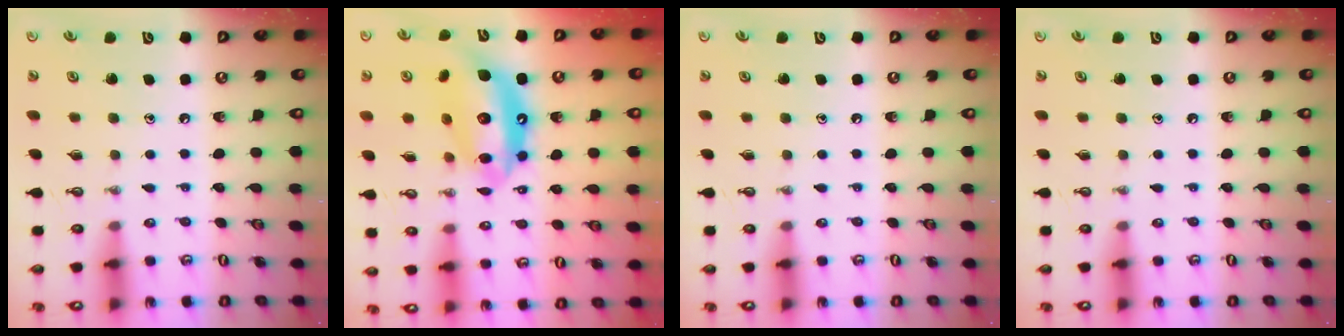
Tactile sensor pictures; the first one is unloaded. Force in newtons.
{"total": 16.6, "press": 16.5, "slide": 1.6}
{"total": 0.0}
{"total": 0.0}